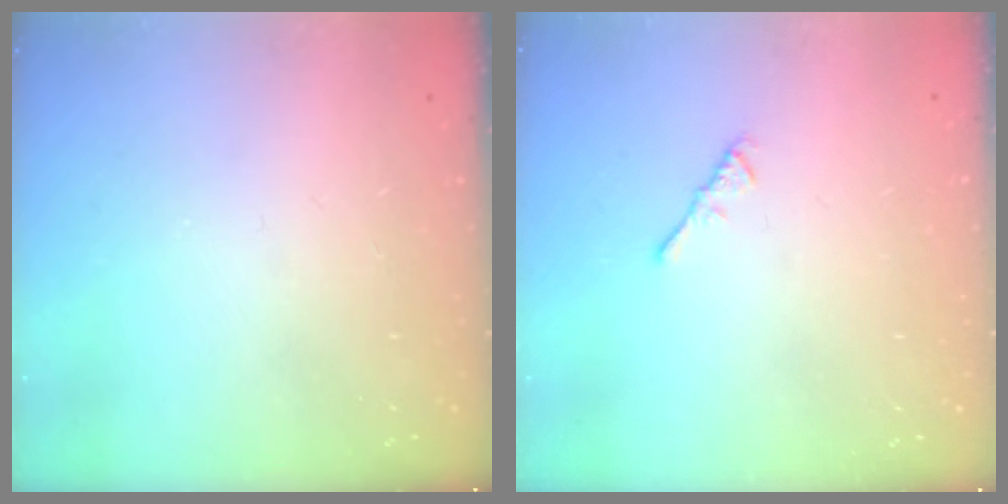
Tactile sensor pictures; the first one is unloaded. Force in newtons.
{"total": 1.1, "press": 1.0, "slide": 0.4}